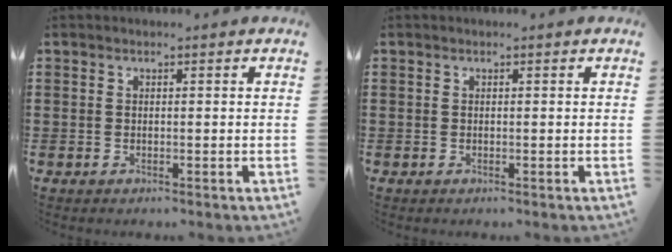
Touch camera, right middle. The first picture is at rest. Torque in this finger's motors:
{"motor_torque": [0.01, 0.01, 0.00, 0.00]}